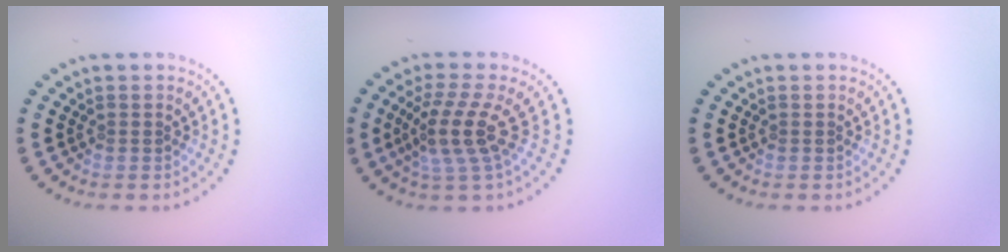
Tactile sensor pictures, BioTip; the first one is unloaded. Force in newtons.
{"total": 3.7, "press": 2.8, "slide": 2.4}
{"total": 0.0}